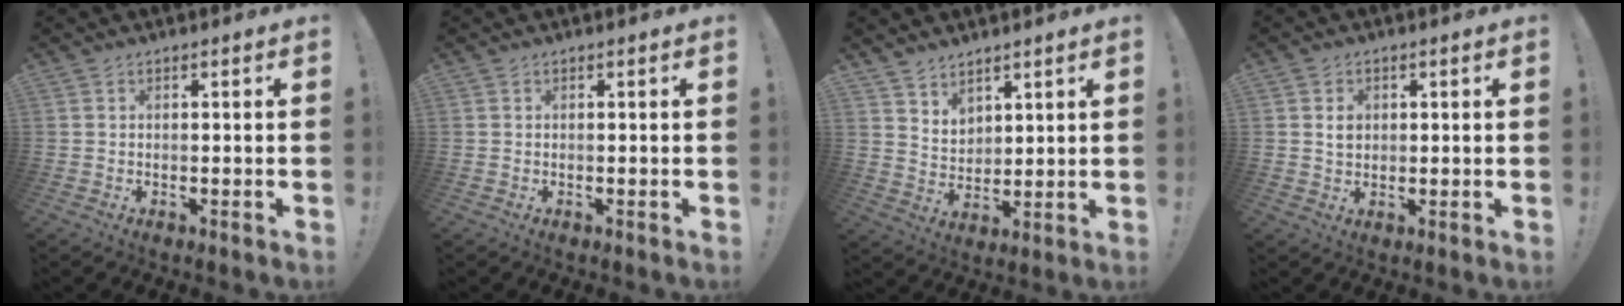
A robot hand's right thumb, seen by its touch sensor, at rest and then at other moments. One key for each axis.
{"total": 0.0}
{"total": 5.8, "fx": 4.8, "fy": 3.3, "fz": 0.0, "tx": -0.001, "ty": -0.051, "tz": 0.093}
{"total": 3.3, "fx": 0.8, "fy": 2.9, "fz": 1.5, "tx": -0.016, "ty": -0.001, "tz": 0.012}